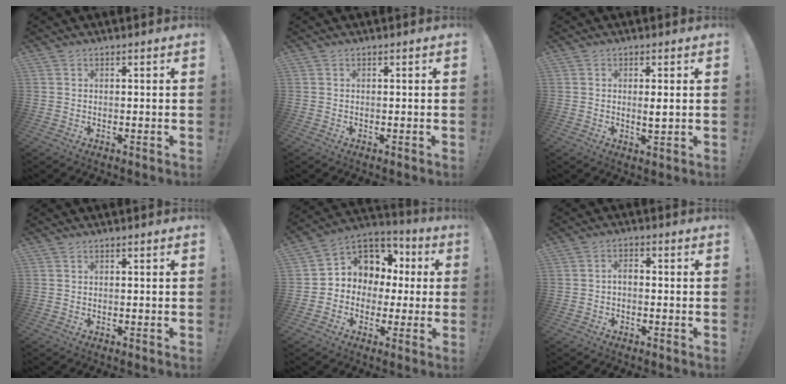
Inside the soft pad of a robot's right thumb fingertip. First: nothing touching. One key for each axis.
{"total": 0.0}
{"total": 2.6, "fx": 0.4, "fy": 0.4, "fz": 2.5, "tx": -0.033, "ty": -0.011, "tz": 0.003}
{"total": 0.0}
{"total": 8.7, "fx": 1.2, "fy": 8.3, "fz": 2.5, "tx": -0.028, "ty": -0.017, "tz": 0.039}
{"total": 2.1, "fx": -0.9, "fy": 0.9, "fz": 1.7, "tx": -0.032, "ty": 0.006, "tz": -0.018}